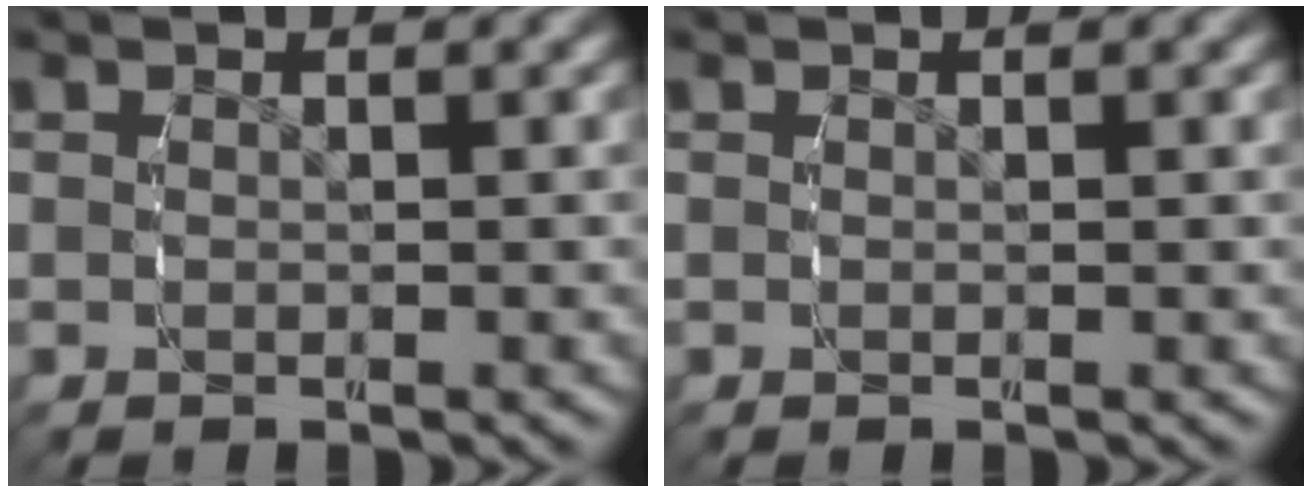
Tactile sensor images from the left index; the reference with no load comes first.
{"total": 0.0}